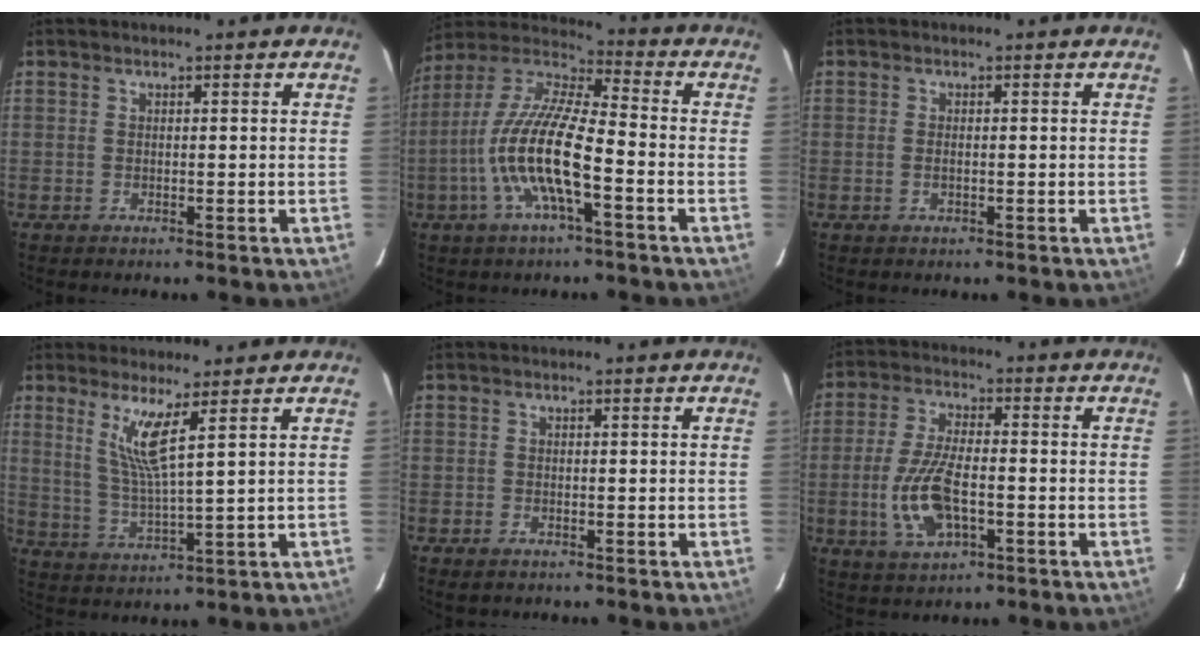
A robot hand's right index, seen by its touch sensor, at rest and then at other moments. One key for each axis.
{"total": 15.4, "fx": -5.0, "fy": 3.2, "fz": 14.2, "tx": -0.281, "ty": -0.004, "tz": -0.103}
{"total": 1.1, "fx": -0.3, "fy": 0.5, "fz": 0.9, "tx": -0.018, "ty": 0.000, "tz": -0.006}
{"total": 6.7, "fx": 3.6, "fy": -0.4, "fz": 5.6, "tx": -0.113, "ty": -0.015, "tz": 0.074}
{"total": 1.6, "fx": -1.2, "fy": 0.9, "fz": 0.5, "tx": -0.014, "ty": -0.002, "tz": -0.022}
{"total": 11.1, "fx": -3.0, "fy": 4.8, "fz": 9.5, "tx": -0.201, "ty": -0.004, "tz": -0.052}